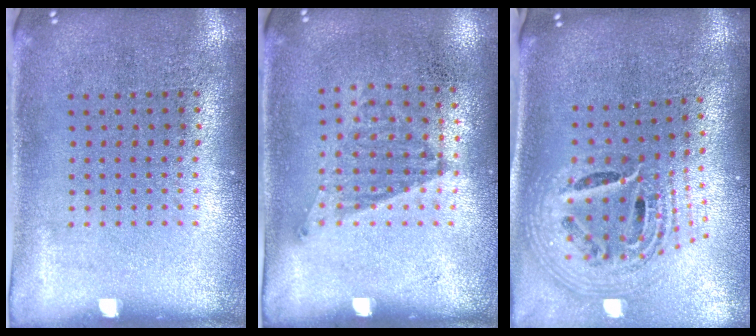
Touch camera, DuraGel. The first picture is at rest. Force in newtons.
{"total": 1.2, "press": 0.9, "slide": 0.7}
{"total": 2.3, "press": 1.7, "slide": 1.7}